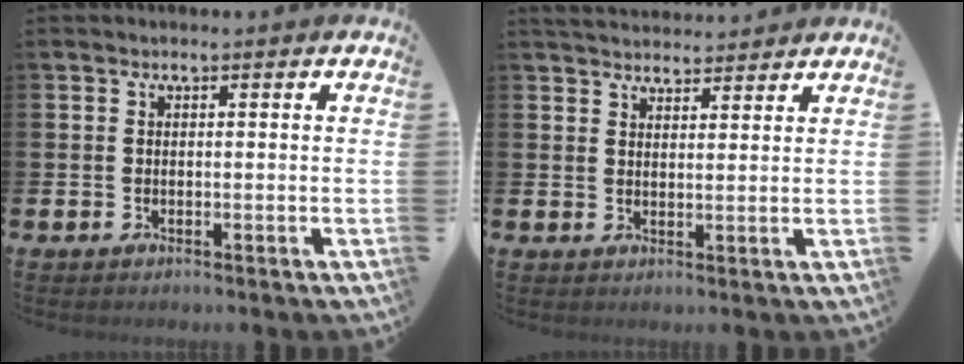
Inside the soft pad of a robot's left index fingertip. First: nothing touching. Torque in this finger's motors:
{"motor_torque": [-0.25, -0.76, 0.11, 0.02]}